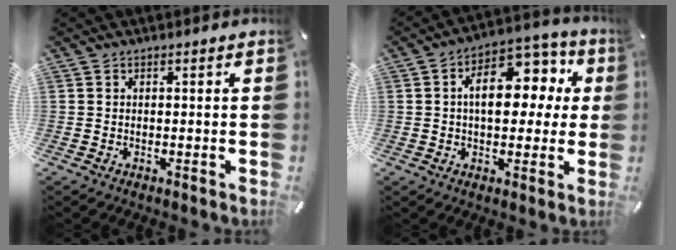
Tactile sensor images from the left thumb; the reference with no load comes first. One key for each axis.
{"total": 13.7, "fx": 2.8, "fy": 8.8, "fz": 10.1, "tx": -0.137, "ty": -0.012, "tz": 0.047}